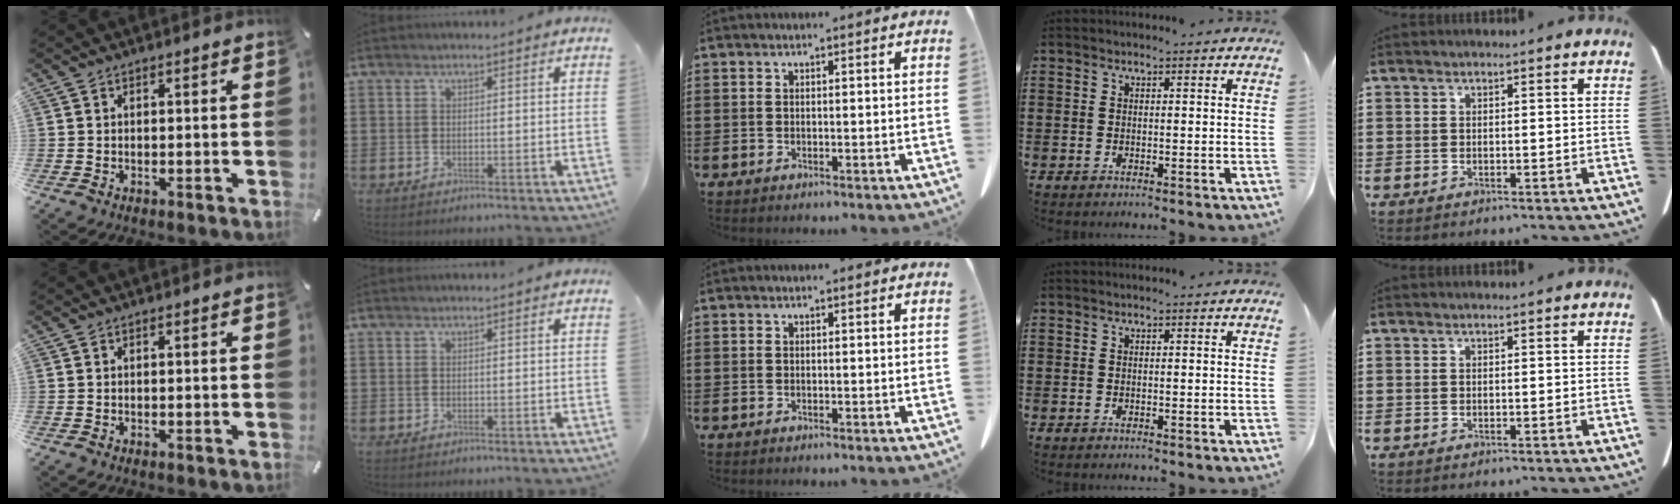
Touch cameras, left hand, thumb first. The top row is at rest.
{}